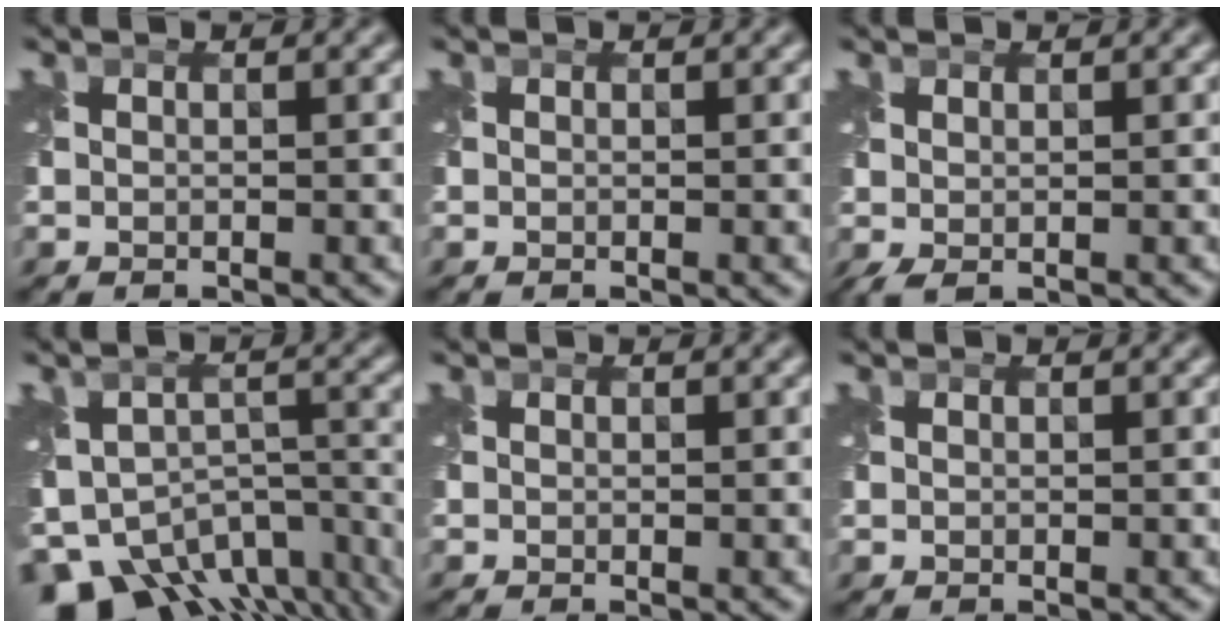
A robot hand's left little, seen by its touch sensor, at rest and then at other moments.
{"total": 0.0}
{"total": 1.0, "force": [0.1, 0.4, 0.9], "torque": [-0.026, -0.002, 0.005]}
{"total": 12.2, "force": [-8.6, 6.2, 6.1], "torque": [-0.114, -0.021, -0.112]}
{"total": 0.0}
{"total": 0.0}